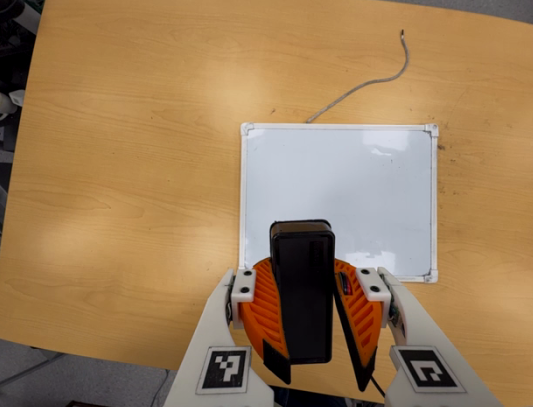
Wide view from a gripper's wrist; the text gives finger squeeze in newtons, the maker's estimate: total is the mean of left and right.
{"total": 13.0, "left": 12.3, "right": 13.6}